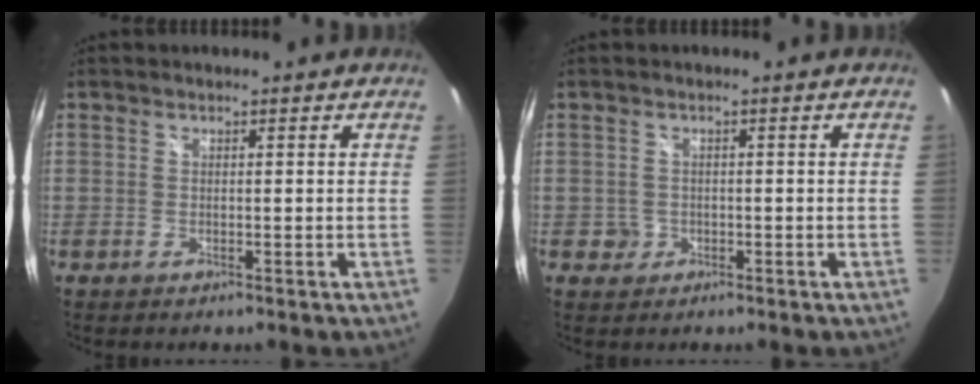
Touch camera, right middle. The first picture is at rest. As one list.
[{"total": 2.0, "force": [-0.5, 1.9, 0.2], "torque": [-0.004, 0.001, -0.004]}]